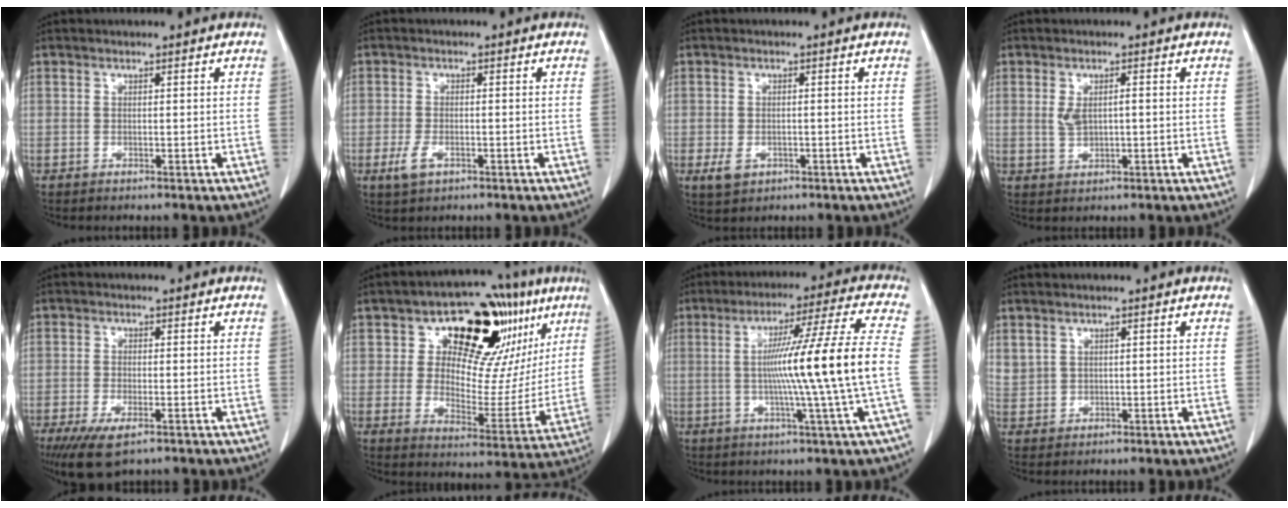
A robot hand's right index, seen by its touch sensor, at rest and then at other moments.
{"total": 3.2, "force": [-1.5, 1.7, 2.3], "torque": [-0.053, -0.001, -0.022]}
{"total": 3.0, "force": [-1.2, 2.3, 1.7], "torque": [-0.031, -0.001, -0.007]}
{"total": 2.9, "force": [0.2, 1.4, 2.5], "torque": [-0.050, 0.008, 0.012]}
{"total": 6.5, "force": [-3.9, 2.2, 4.7], "torque": [-0.084, -0.015, -0.061]}
{"total": 21.3, "force": [10.1, 11.1, 15.2], "torque": [-0.191, 0.041, 0.152]}
{"total": 14.7, "force": [-0.9, -2.8, 14.4], "torque": [-0.236, -0.003, -0.015]}
{"total": 2.6, "force": [1.5, 2.1, 0.6], "torque": [-0.006, 0.007, 0.038]}